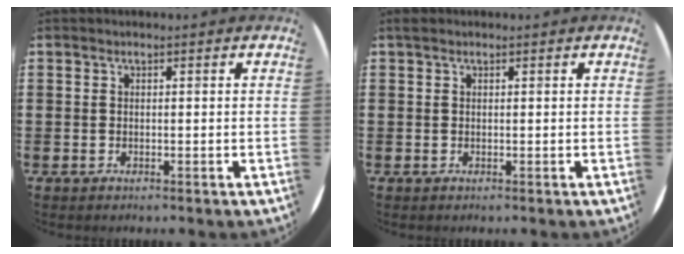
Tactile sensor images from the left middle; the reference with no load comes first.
{"total": 0.5, "force": [0.4, 0.3, 0.1], "torque": [0.004, -0.001, 0.006]}